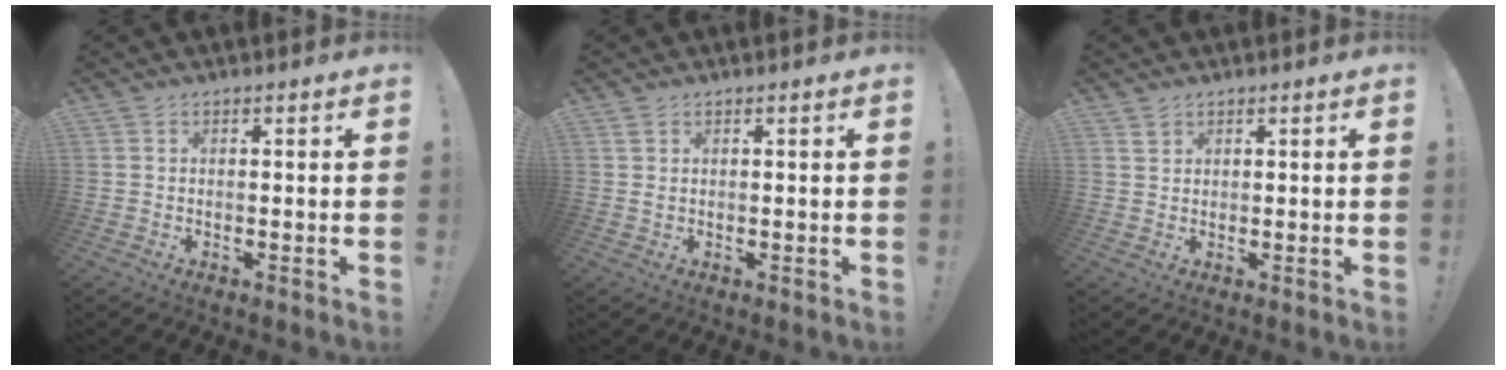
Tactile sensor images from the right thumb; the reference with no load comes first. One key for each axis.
{"total": 1.1, "fx": 0.6, "fy": 0.4, "fz": 0.8, "tx": -0.012, "ty": -0.001, "tz": 0.010}
{"total": 1.8, "fx": 1.4, "fy": 1.1, "fz": 0.3, "tx": 0.003, "ty": -0.009, "tz": 0.027}